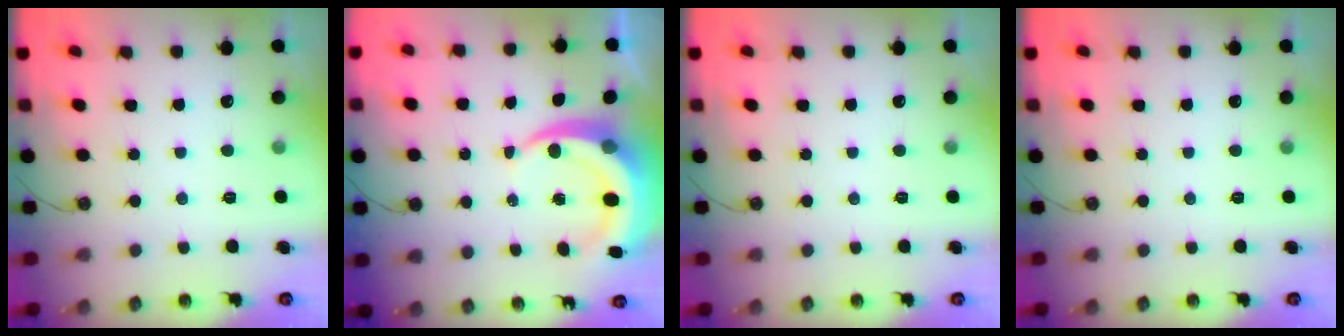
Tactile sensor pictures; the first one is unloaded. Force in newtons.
{"total": 8.8, "press": 8.8, "slide": 1.2}
{"total": 0.0}
{"total": 0.0}